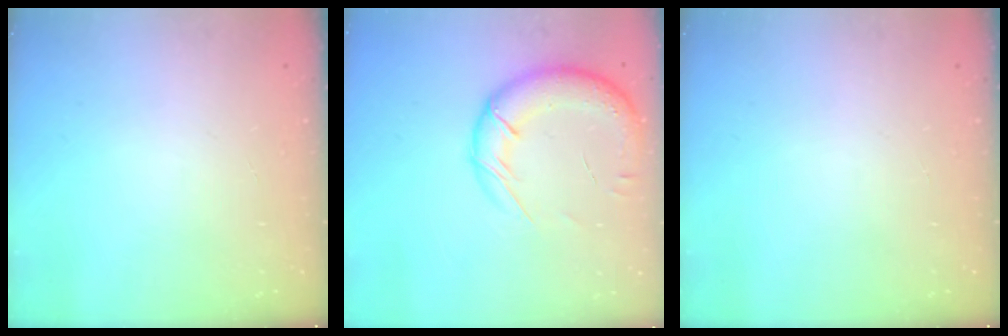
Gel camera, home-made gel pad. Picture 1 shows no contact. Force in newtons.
{"total": 18.0, "press": 17.4, "slide": 4.4}
{"total": 0.0}